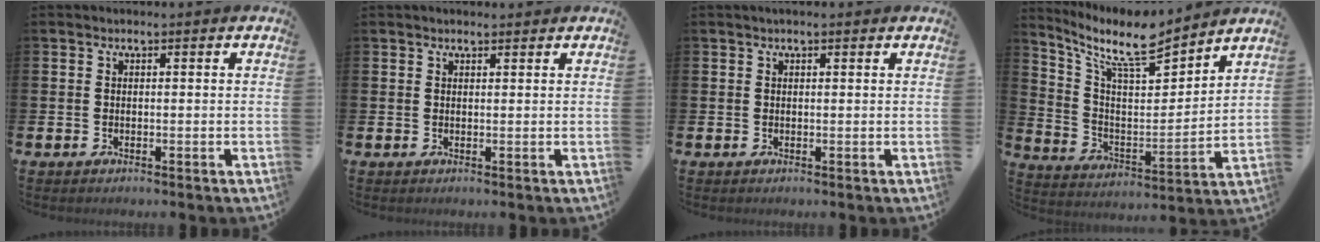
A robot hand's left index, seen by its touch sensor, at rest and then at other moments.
{"total": 1.1, "force": [1.0, 0.3, 0.3], "torque": [0.001, 0.000, 0.016]}
{"total": 0.9, "force": [0.7, 0.2, 0.5], "torque": [-0.002, 0.001, 0.009]}
{"total": 9.9, "force": [8.5, 2.2, 4.7], "torque": [-0.115, -0.056, 0.145]}